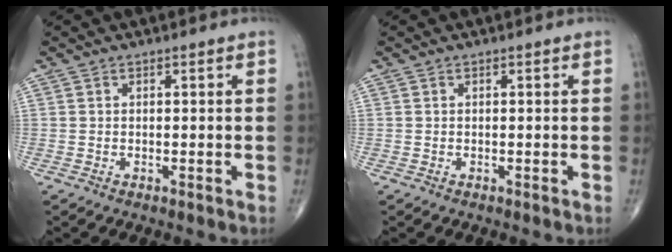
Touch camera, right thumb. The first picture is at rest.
{"total": 0.0}